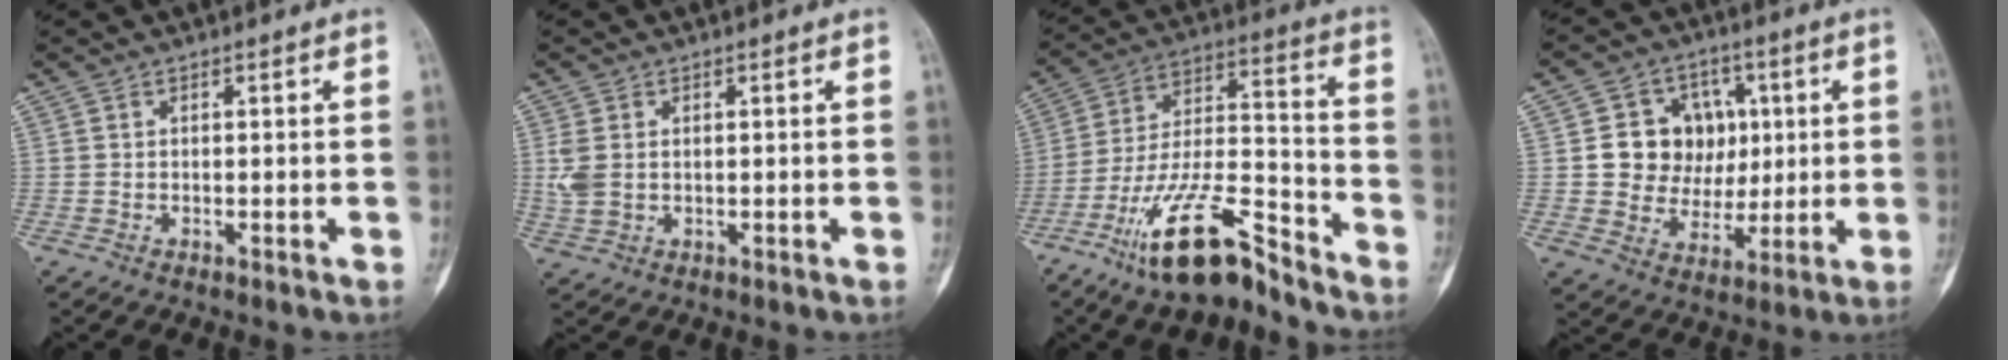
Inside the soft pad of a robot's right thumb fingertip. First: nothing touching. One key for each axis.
{"total": 4.1, "fx": 0.5, "fy": 2.8, "fz": 3.0, "tx": -0.081, "ty": 0.001, "tz": 0.015}
{"total": 16.6, "fx": -12.1, "fy": 4.5, "fz": 10.4, "tx": -0.186, "ty": 0.085, "tz": -0.220}
{"total": 12.3, "fx": 2.0, "fy": 10.8, "fz": 5.6, "tx": -0.029, "ty": 0.003, "tz": 0.042}